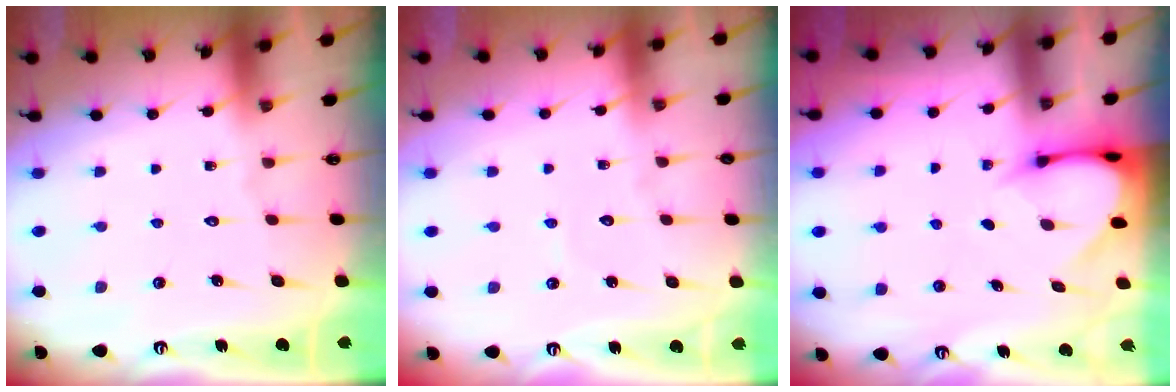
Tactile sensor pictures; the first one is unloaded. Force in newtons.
{"total": 2.7, "press": 2.7, "slide": 0.3}
{"total": 3.5, "press": 3.5, "slide": 0.2}